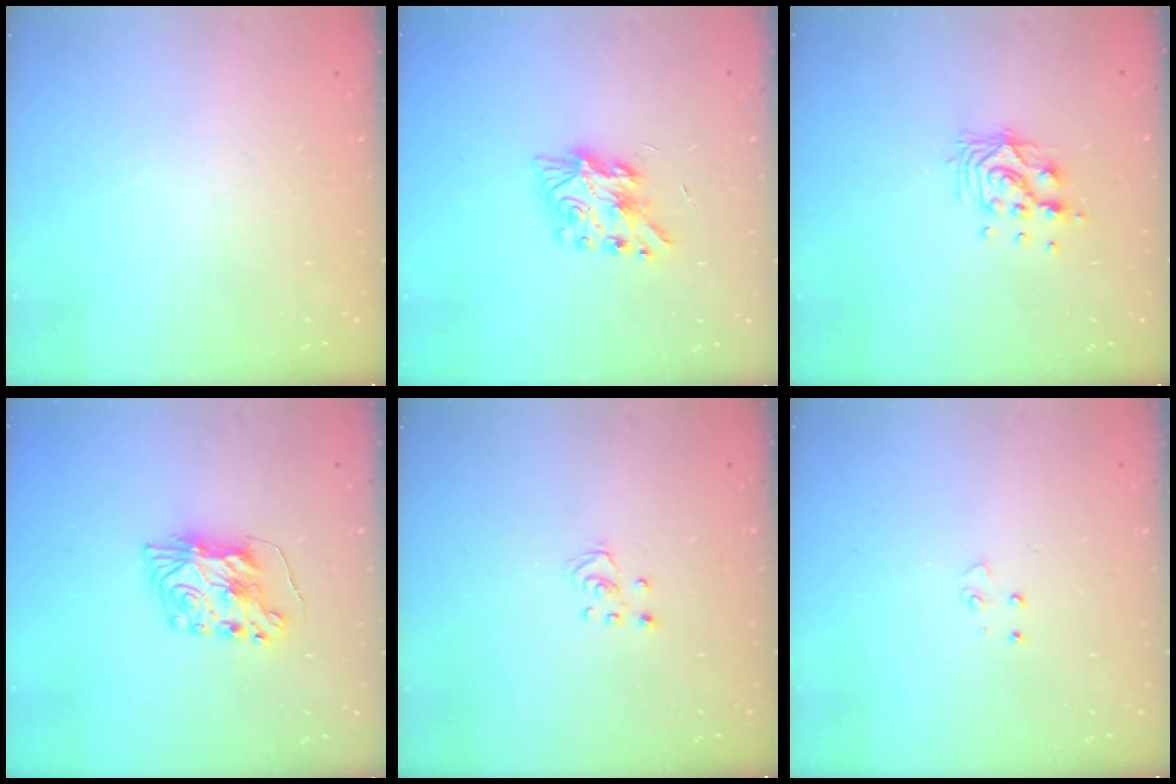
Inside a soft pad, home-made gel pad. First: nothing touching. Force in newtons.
{"total": 8.2, "press": 8.1, "slide": 0.3}
{"total": 9.7, "press": 9.6, "slide": 0.8}
{"total": 8.2, "press": 8.2, "slide": 0.6}
{"total": 2.5, "press": 2.5, "slide": 0.2}
{"total": 4.1, "press": 4.1, "slide": 0.5}